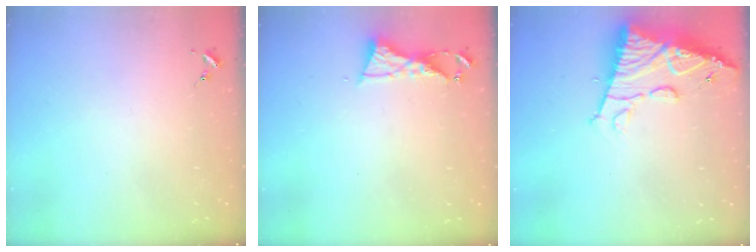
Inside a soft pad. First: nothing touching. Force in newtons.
{"total": 6.6, "press": 6.6, "slide": 0.6}
{"total": 14.3, "press": 14.2, "slide": 1.6}